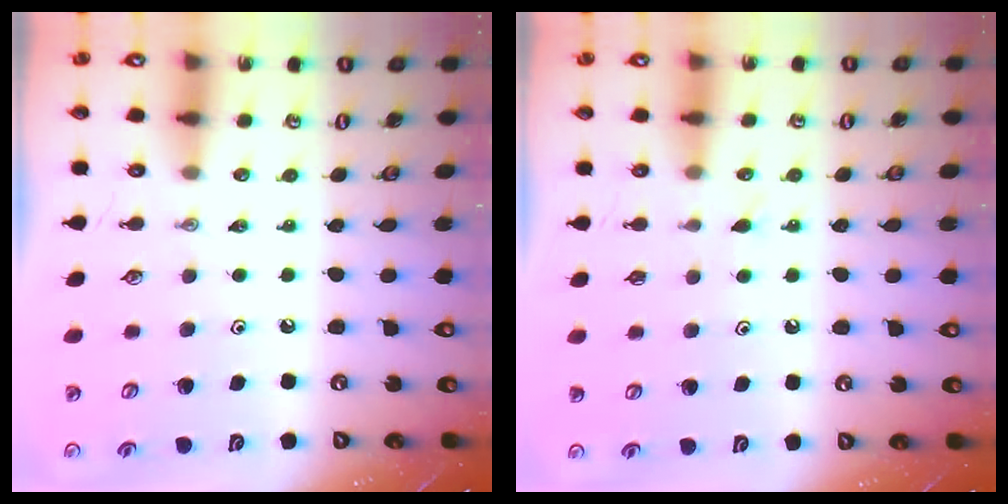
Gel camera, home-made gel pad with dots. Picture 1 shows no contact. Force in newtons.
{"total": 7.1, "press": 7.1, "slide": 0.5}